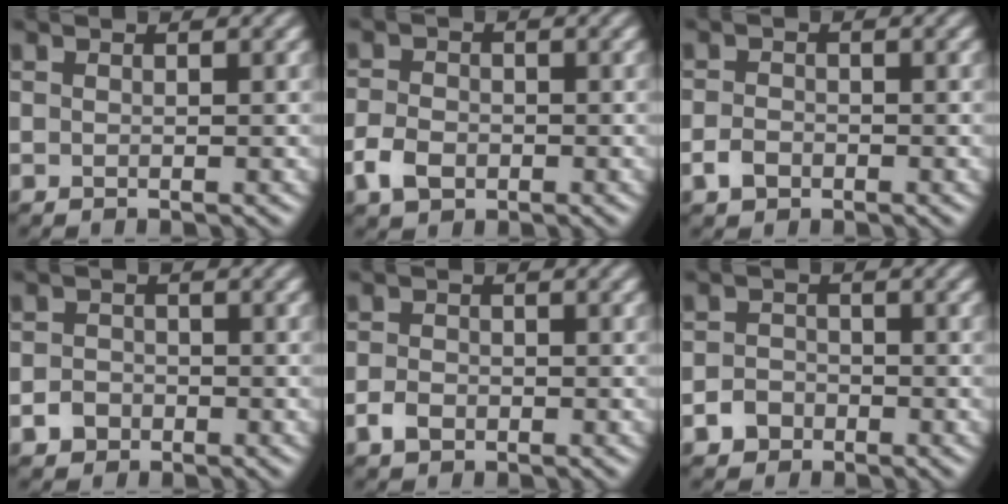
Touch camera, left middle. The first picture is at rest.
{"total": 3.2, "force": [-1.9, 2.0, 1.5], "torque": [-0.033, -0.003, -0.040]}
{"total": 1.7, "force": [-1.4, 1.0, 0.5], "torque": [-0.008, 0.000, -0.028]}
{"total": 1.8, "force": [-1.4, 1.2, 0.2], "torque": [0.003, 0.002, -0.025]}
{"total": 1.9, "force": [-1.4, 1.1, 0.7], "torque": [-0.010, 0.001, -0.029]}
{"total": 2.2, "force": [-1.6, 1.5, 0.3], "torque": [0.001, 0.001, -0.032]}